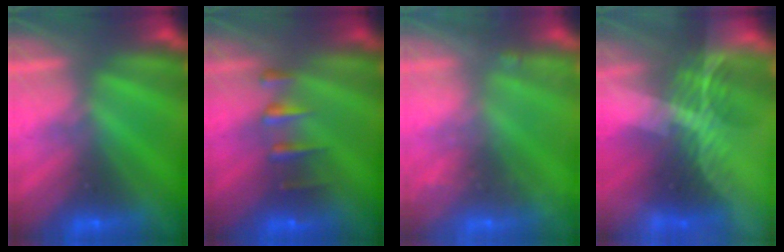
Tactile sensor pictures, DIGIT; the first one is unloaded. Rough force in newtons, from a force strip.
{"total": 2.4}
{"total": 6.0}
{"total": 8.3}